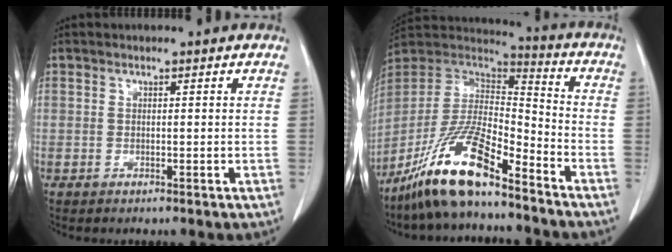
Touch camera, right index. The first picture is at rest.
{"total": 15.6, "force": [-11.2, 3.0, 10.4], "torque": [-0.199, 0.002, -0.208]}